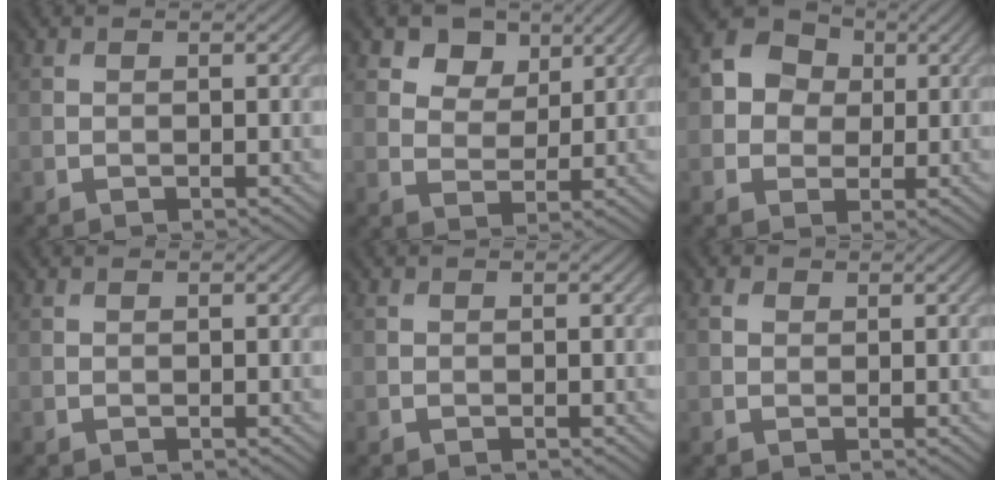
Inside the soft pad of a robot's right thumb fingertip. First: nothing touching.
{"total": 5.0, "force": [3.0, 3.4, 2.1], "torque": [-0.043, -0.014, 0.056]}
{"total": 6.2, "force": [1.0, 5.4, 2.9], "torque": [-0.076, 0.011, 0.000]}
{"total": 0.0}
{"total": 0.0}
{"total": 1.3, "force": [0.6, 1.0, 0.5], "torque": [-0.013, 0.001, 0.011]}